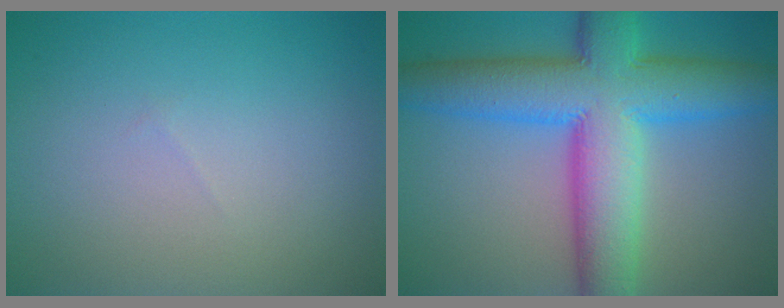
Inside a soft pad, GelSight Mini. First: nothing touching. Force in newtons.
{"total": 11.8, "press": 11.8, "slide": 0.2}